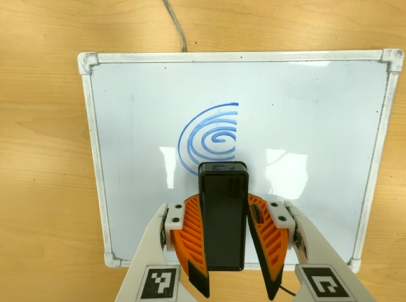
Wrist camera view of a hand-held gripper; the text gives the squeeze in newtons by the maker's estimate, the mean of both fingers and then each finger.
{"total": 7.9, "left": 6.7, "right": 9.0}